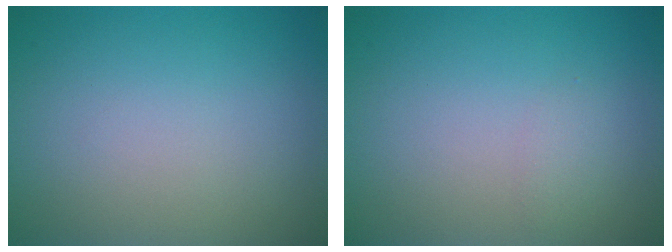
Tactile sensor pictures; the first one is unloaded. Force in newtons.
{"total": 0.8, "press": 0.8, "slide": 0.0}